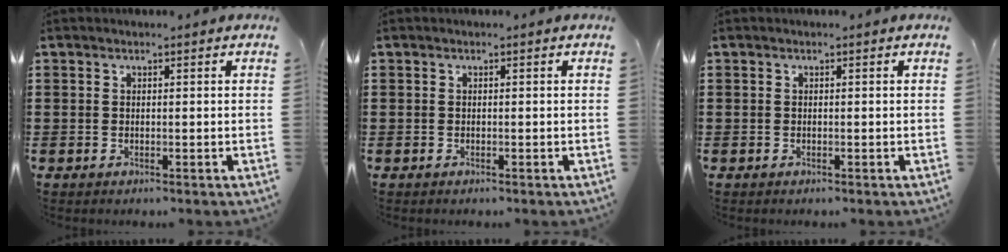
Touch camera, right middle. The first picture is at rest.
{"total": 0.0}
{"total": 0.0}